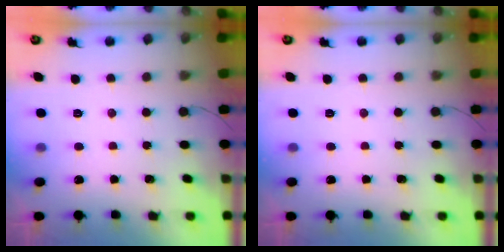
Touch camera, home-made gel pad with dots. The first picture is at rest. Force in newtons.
{"total": 0.0}